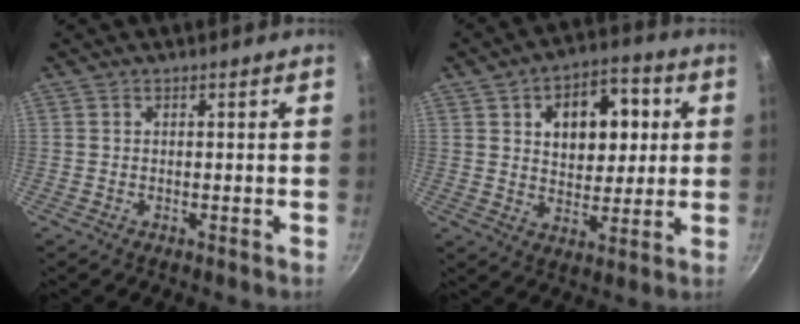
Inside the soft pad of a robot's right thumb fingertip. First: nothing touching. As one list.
[{"total": 14.0, "force": [3.5, 9.2, 10.0], "torque": [-0.096, 0.000, 0.049]}]